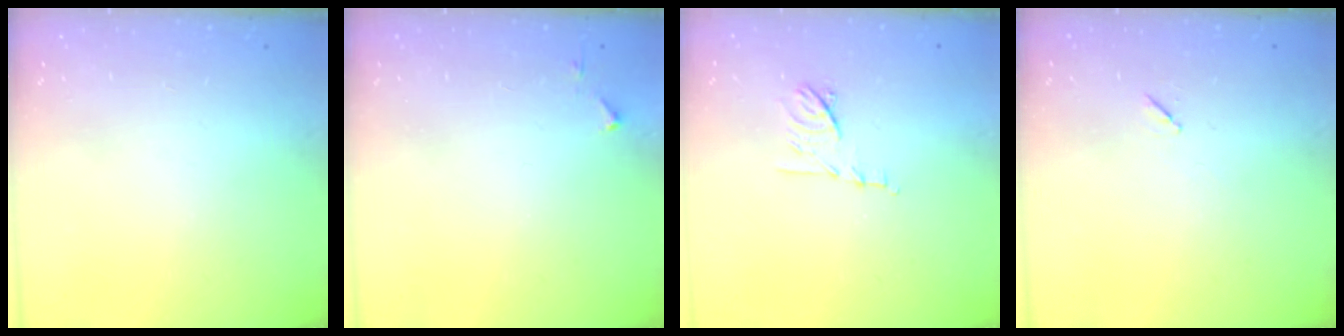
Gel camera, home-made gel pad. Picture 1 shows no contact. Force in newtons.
{"total": 3.1, "press": 3.1, "slide": 0.5}
{"total": 8.2, "press": 8.2, "slide": 0.8}
{"total": 4.3, "press": 3.9, "slide": 1.8}